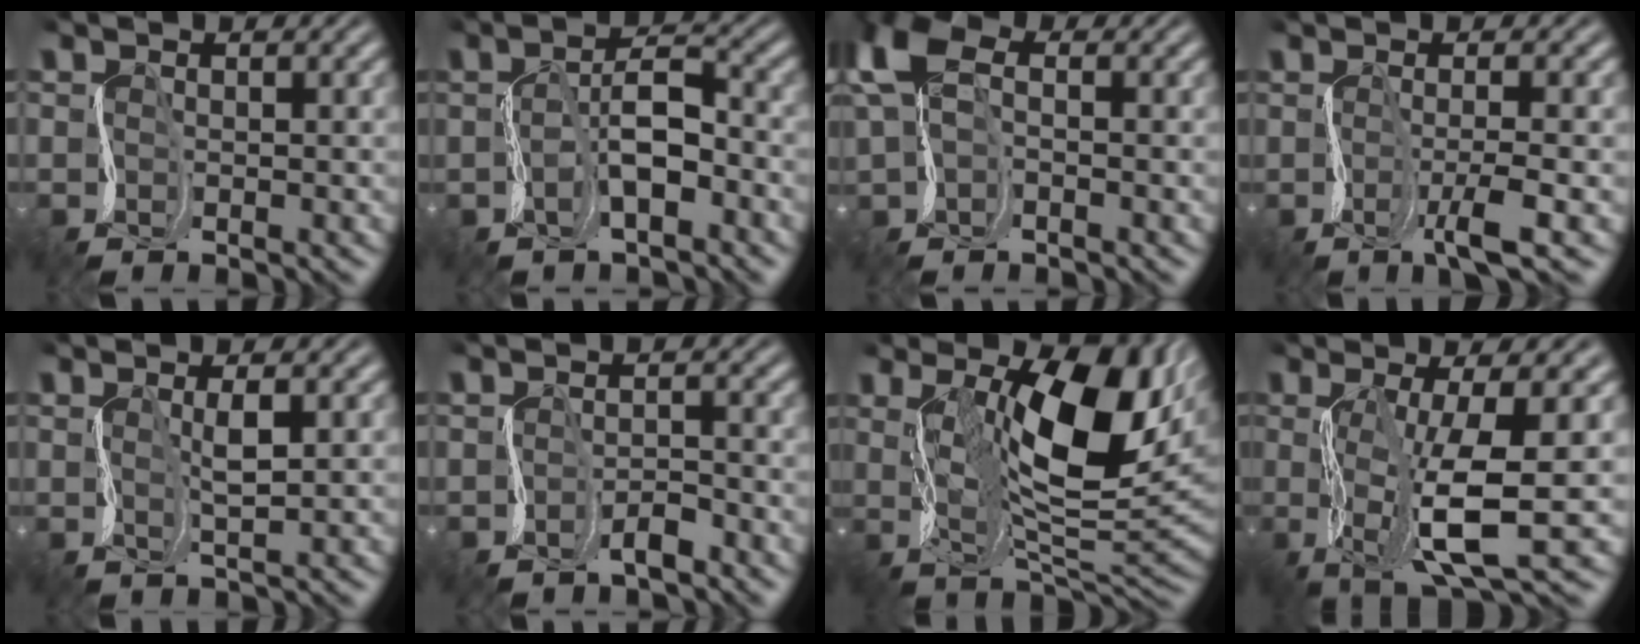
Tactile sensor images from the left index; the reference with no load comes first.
{"total": 1.8, "force": [0.2, 0.4, 1.7], "torque": [-0.041, 0.020, -0.010]}
{"total": 4.9, "force": [1.1, 2.8, 3.8], "torque": [-0.106, 0.019, 0.008]}
{"total": 2.2, "force": [0.0, -0.3, 2.2], "torque": [-0.042, 0.009, -0.014]}
{"total": 2.1, "force": [1.9, -0.8, 0.0], "torque": [-0.012, 0.014, 0.029]}
{"total": 0.8, "force": [0.2, -0.6, -0.4], "torque": [-0.002, 0.012, -0.010]}
{"total": 12.0, "force": [3.6, 4.6, 10.5], "torque": [-0.163, 0.004, 0.053]}
{"total": 6.7, "force": [0.6, 1.3, 6.5], "torque": [-0.122, -0.002, 0.002]}